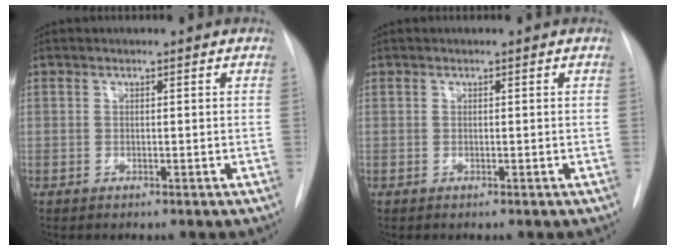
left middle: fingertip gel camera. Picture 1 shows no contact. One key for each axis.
{"total": 0.0}